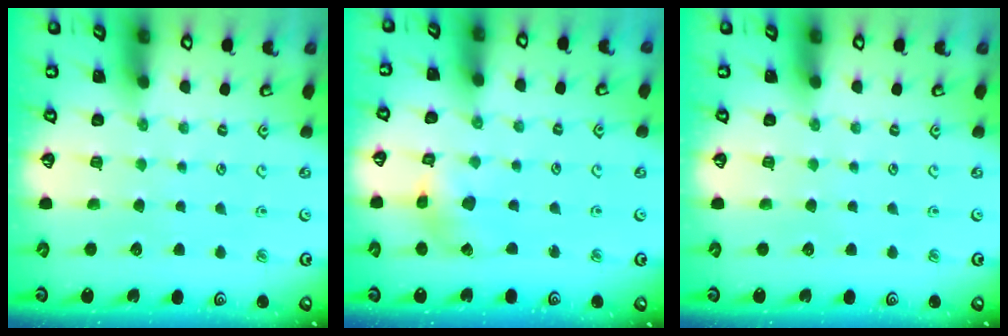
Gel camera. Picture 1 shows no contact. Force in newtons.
{"total": 4.3, "press": 4.3, "slide": 0.4}
{"total": 0.0}